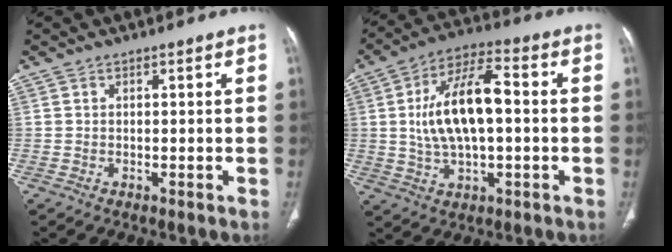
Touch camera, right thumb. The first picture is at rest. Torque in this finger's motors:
{"motor_torque": [0.07, 1.11, 1.03, 0.36, 0.15]}